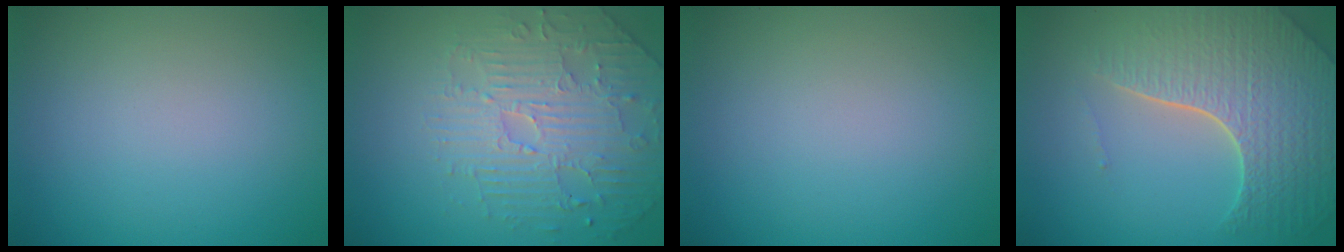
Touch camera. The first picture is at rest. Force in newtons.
{"total": 4.2, "press": 4.1, "slide": 0.9}
{"total": 0.0}
{"total": 7.8, "press": 5.6, "slide": 5.5}